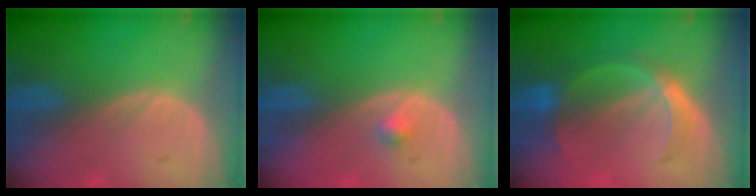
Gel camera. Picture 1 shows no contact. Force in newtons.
{"total": 1.0, "press": 1.0, "slide": 0.1}
{"total": 5.6, "press": 5.3, "slide": 1.9}